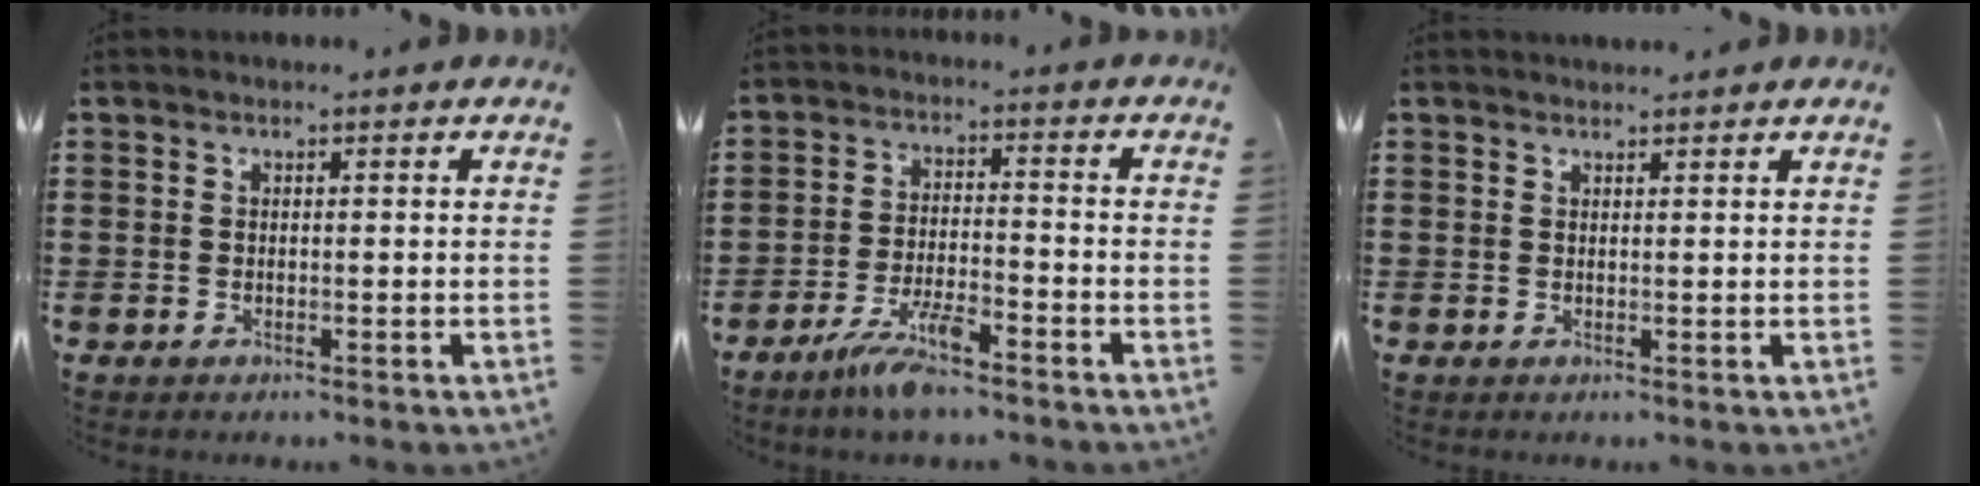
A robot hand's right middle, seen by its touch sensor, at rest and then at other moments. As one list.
[{"total": 6.6, "force": [-4.9, 1.1, 4.2], "torque": [-0.093, -0.006, -0.093]}, {"total": 0.7, "force": [0.7, 0.0, 0.0], "torque": [-0.002, 0.000, 0.013]}]